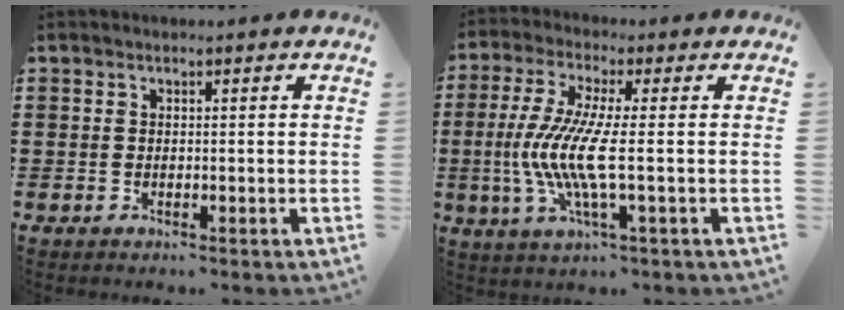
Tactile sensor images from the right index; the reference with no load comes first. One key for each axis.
{"total": 8.9, "fx": -1.3, "fy": 0.8, "fz": 8.8, "tx": -0.205, "ty": -0.026, "tz": -0.037}